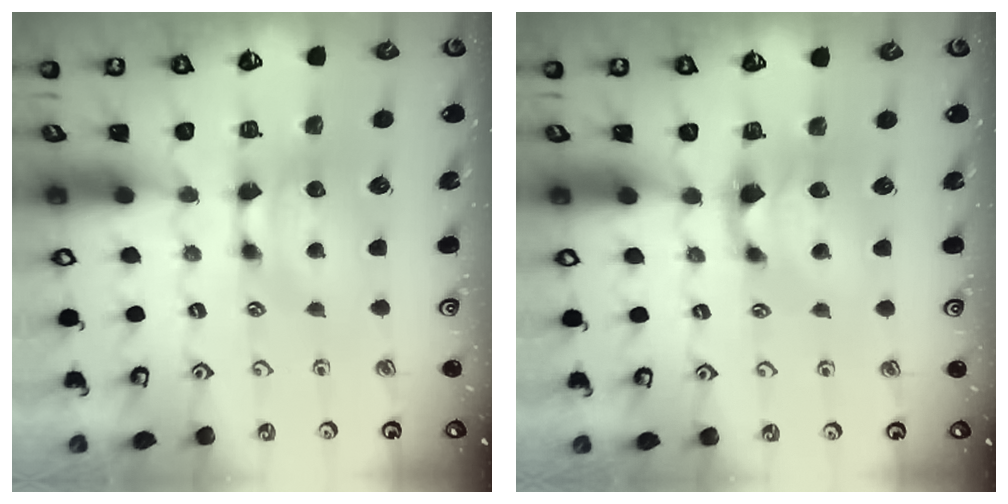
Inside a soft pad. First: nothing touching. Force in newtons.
{"total": 1.0, "press": 0.1, "slide": 1.0}